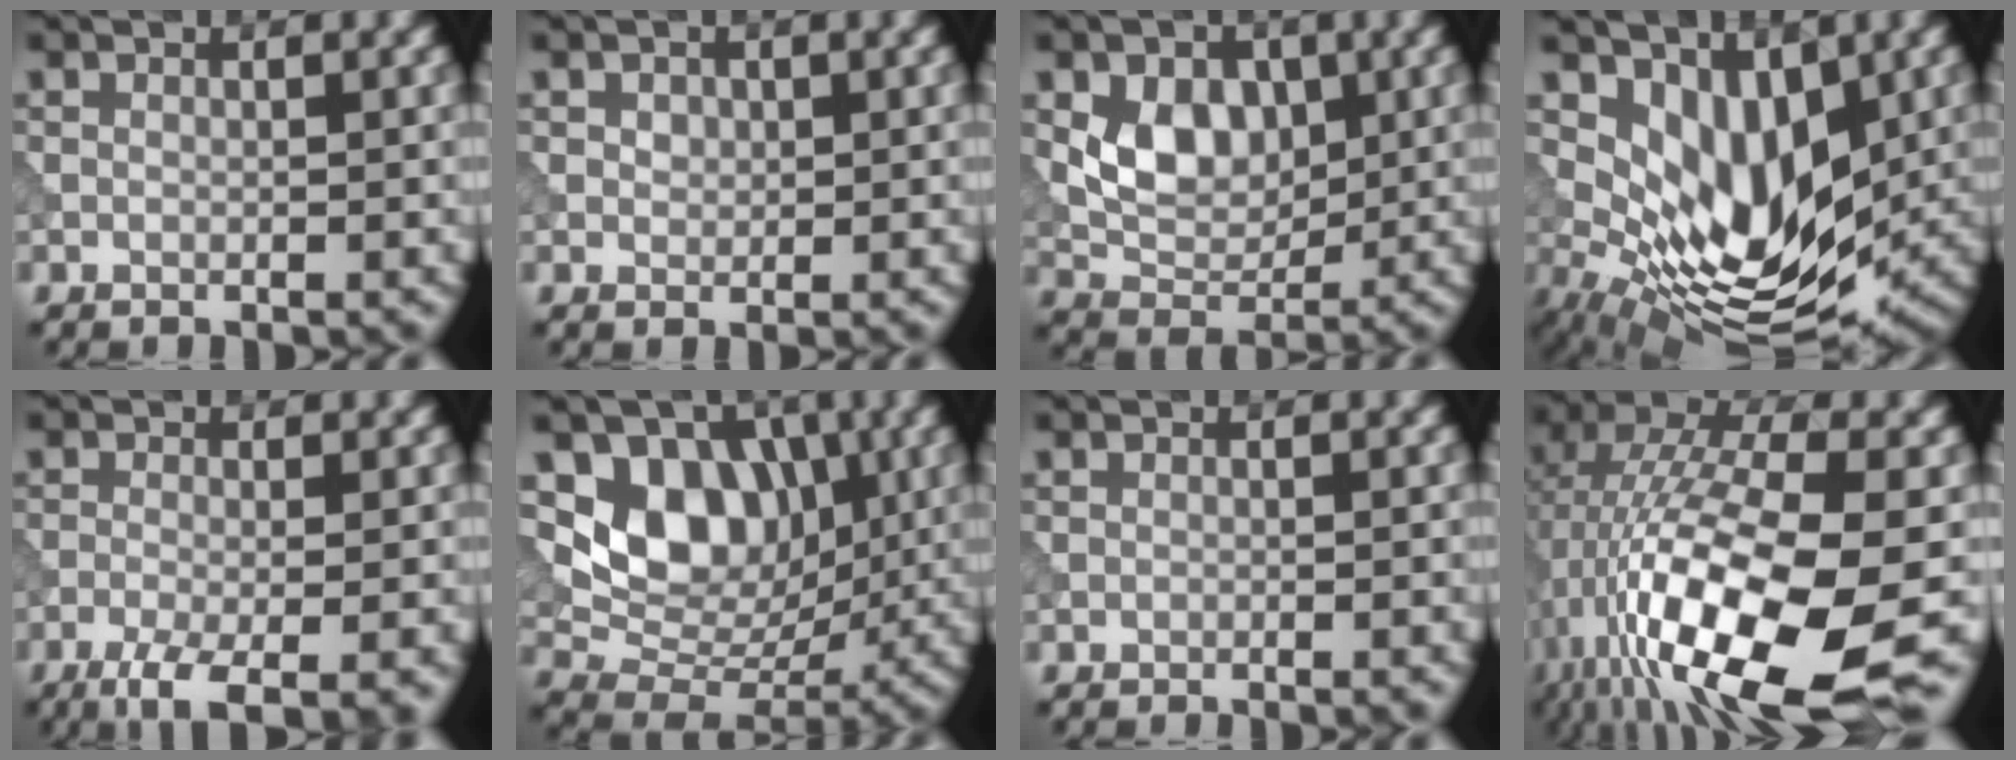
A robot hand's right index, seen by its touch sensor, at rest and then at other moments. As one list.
[{"total": 1.1, "force": [0.6, 0.9, 0.3], "torque": [-0.007, 0.000, 0.014]}, {"total": 4.9, "force": [1.2, 3.7, 3.1], "torque": [-0.055, -0.005, 0.025]}, {"total": 8.1, "force": [1.8, 4.5, 6.4], "torque": [-0.117, -0.019, 0.040]}, {"total": 5.1, "force": [-2.9, 1.4, 4.0], "torque": [-0.076, -0.005, -0.053]}, {"total": 8.0, "force": [2.0, 6.3, 4.5], "torque": [-0.071, -0.015, 0.035]}, {"total": 1.0, "force": [-0.4, 0.3, 0.8], "torque": [-0.007, -0.002, -0.008]}, {"total": 16.6, "force": [-4.1, 5.9, 15.0], "torque": [-0.283, 0.008, -0.069]}]